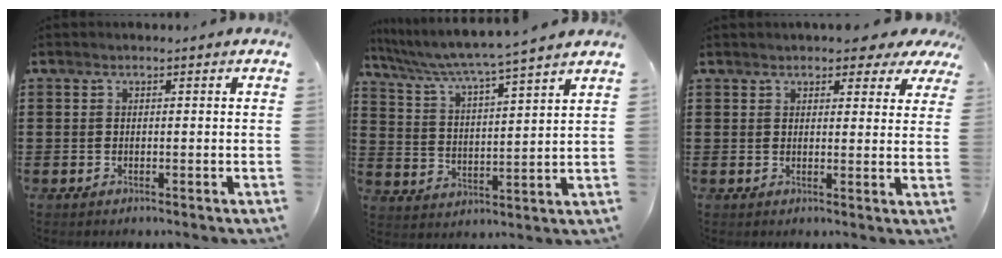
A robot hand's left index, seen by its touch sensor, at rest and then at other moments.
{"total": 4.9, "force": [4.3, -1.0, 2.0], "torque": [-0.062, -0.036, 0.064]}
{"total": 3.6, "force": [3.0, 1.3, 1.5], "torque": [-0.023, -0.006, 0.052]}